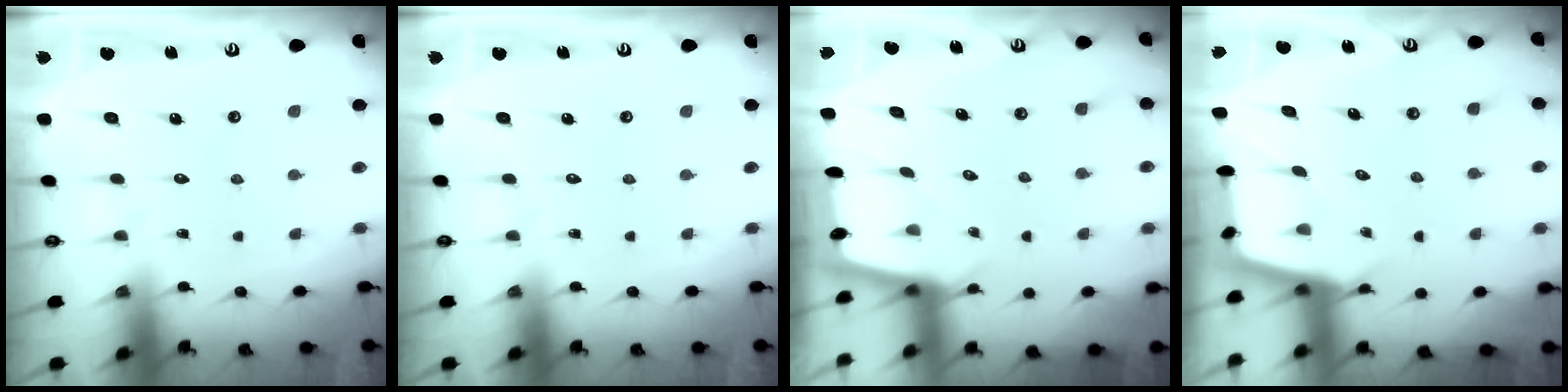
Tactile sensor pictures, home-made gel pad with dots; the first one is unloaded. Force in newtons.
{"total": 0.0}
{"total": 2.2, "press": 2.2, "slide": 0.3}
{"total": 2.8, "press": 2.8, "slide": 0.3}